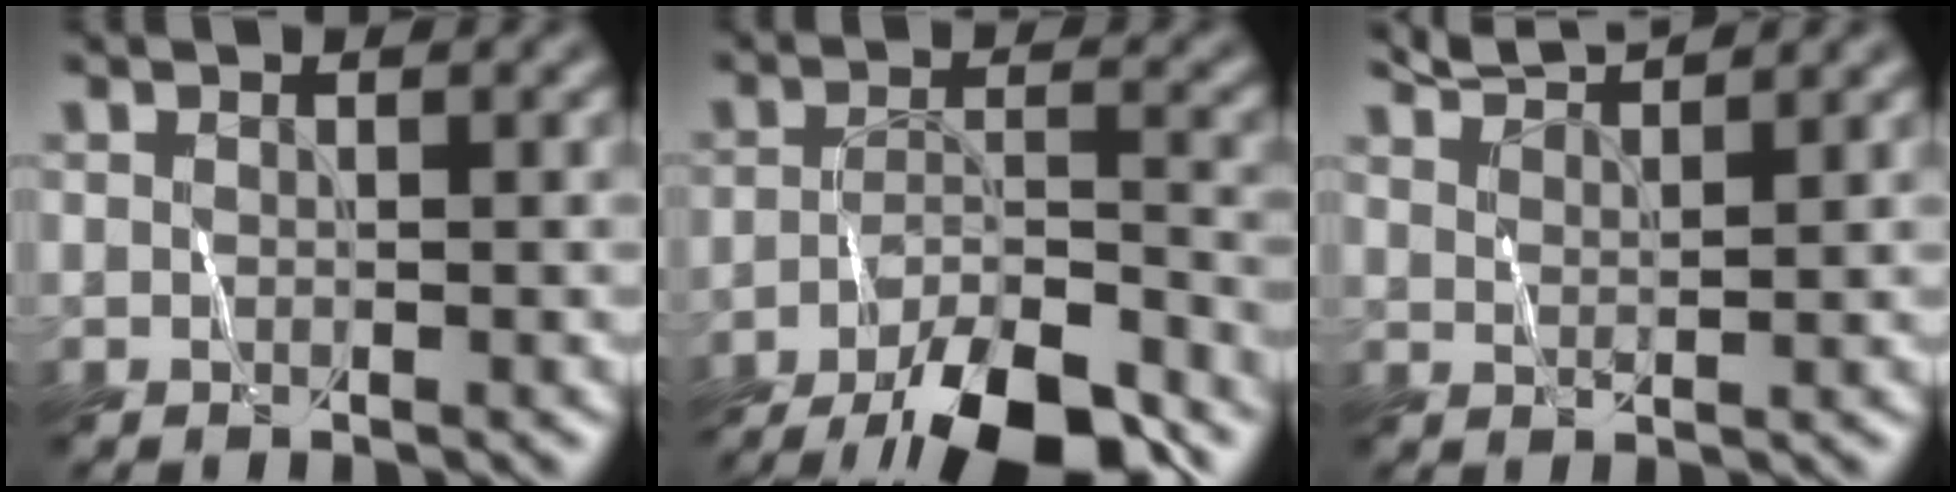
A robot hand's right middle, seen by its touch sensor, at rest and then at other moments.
{"total": 10.9, "force": [-8.8, 2.4, 5.9], "torque": [-0.086, -0.010, -0.139]}
{"total": 3.7, "force": [3.4, 0.2, 1.3], "torque": [-0.022, 0.014, 0.059]}